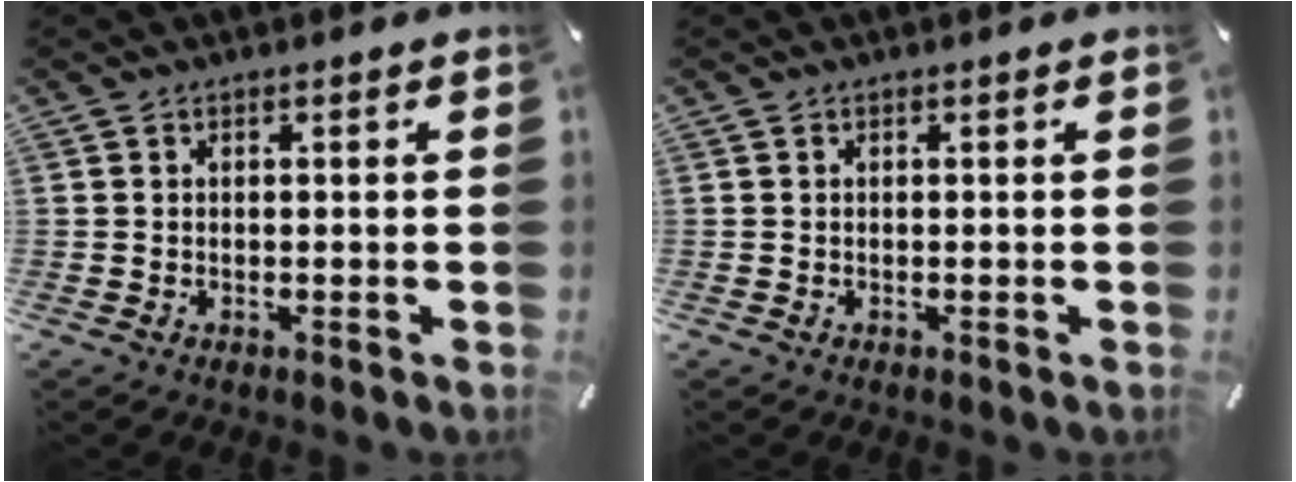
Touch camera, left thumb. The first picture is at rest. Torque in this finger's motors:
{"motor_torque": [0.00, 0.00, 0.00, 0.00, 0.00]}